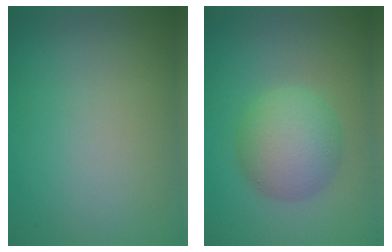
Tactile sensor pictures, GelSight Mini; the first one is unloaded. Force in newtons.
{"total": 5.2, "press": 5.2, "slide": 0.0}